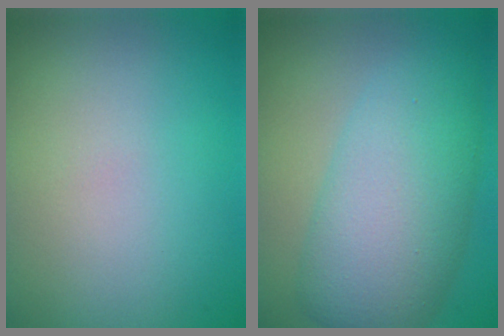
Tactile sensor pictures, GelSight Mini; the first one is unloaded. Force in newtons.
{"total": 8.4, "press": 8.4, "slide": 0.2}